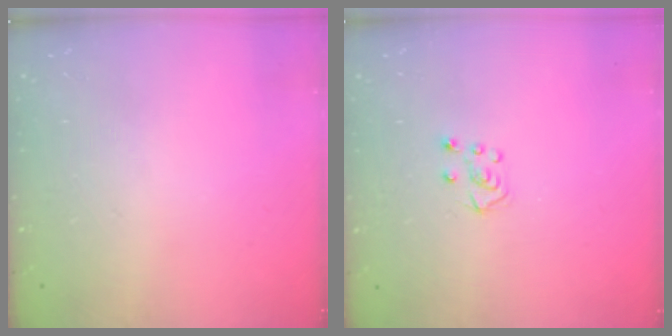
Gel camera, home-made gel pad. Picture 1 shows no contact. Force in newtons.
{"total": 5.3, "press": 5.3, "slide": 0.6}